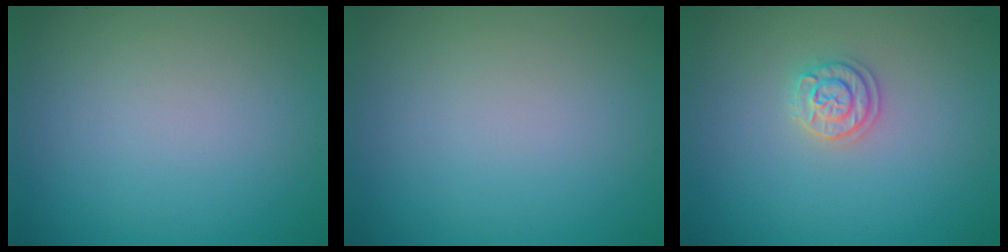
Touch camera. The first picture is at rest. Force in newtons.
{"total": 0.0}
{"total": 1.9, "press": 1.9, "slide": 0.2}